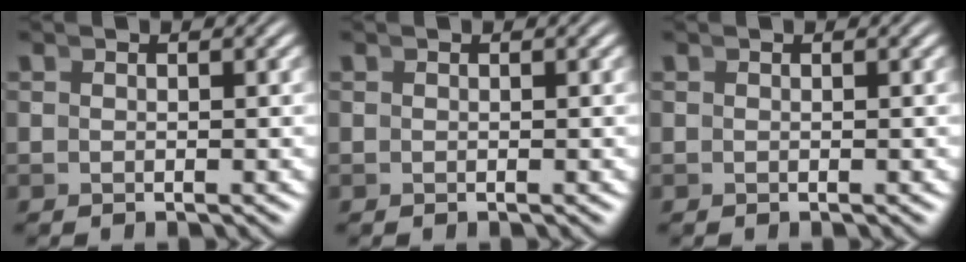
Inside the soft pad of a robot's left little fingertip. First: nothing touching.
{"total": 0.0}
{"total": 0.0}